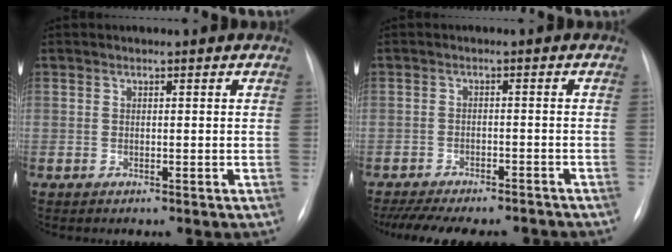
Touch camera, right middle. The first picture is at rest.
{"total": 15.5, "force": [-13.5, 4.5, 6.1], "torque": [-0.134, -0.005, -0.179]}